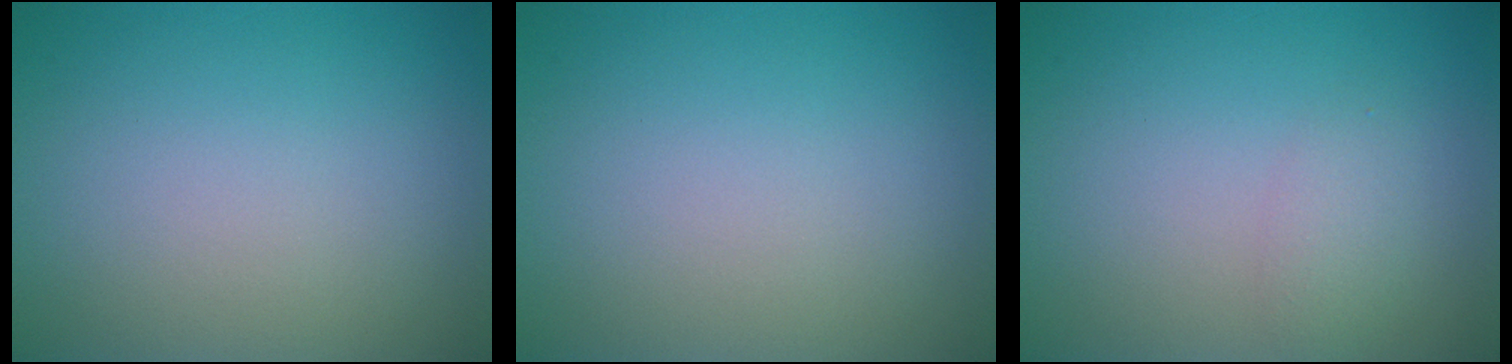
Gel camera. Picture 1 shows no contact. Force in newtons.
{"total": 0.0}
{"total": 1.4, "press": 1.4, "slide": 0.0}